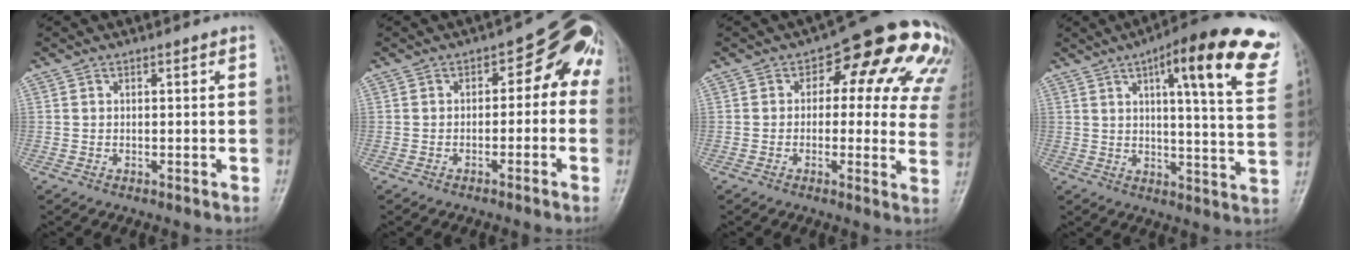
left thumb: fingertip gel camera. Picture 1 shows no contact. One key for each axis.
{"total": 7.7, "fx": -0.7, "fy": 4.9, "fz": 5.9, "tx": -0.035, "ty": 0.044, "tz": -0.020}
{"total": 15.8, "fx": 5.4, "fy": 9.1, "fz": 11.8, "tx": -0.078, "ty": 0.011, "tz": 0.044}
{"total": 22.1, "fx": 11.5, "fy": 4.9, "fz": 18.2, "tx": -0.222, "ty": -0.027, "tz": 0.139}